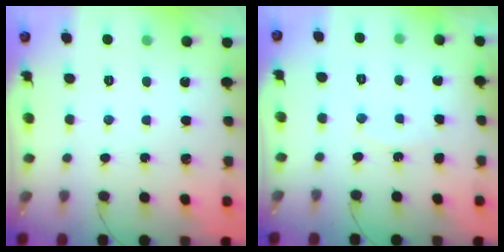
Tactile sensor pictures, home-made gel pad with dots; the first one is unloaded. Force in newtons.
{"total": 6.5, "press": 6.5, "slide": 0.6}